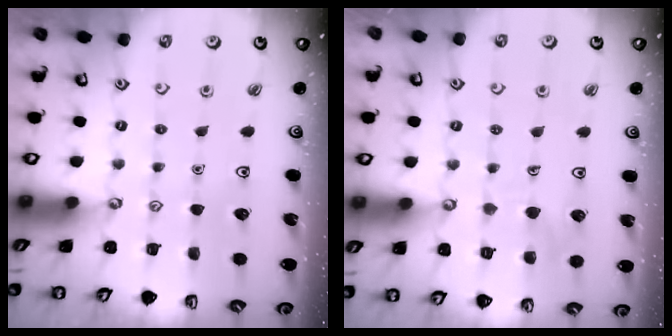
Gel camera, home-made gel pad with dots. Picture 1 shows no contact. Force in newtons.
{"total": 7.0, "press": 7.0, "slide": 0.5}